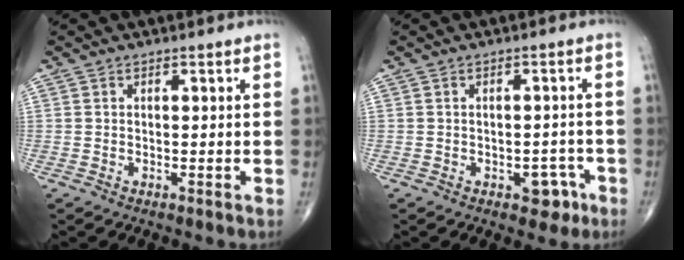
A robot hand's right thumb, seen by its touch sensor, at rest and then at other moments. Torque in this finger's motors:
{"motor_torque": [2.54, 2.34, 0.39, -0.60, 0.00]}